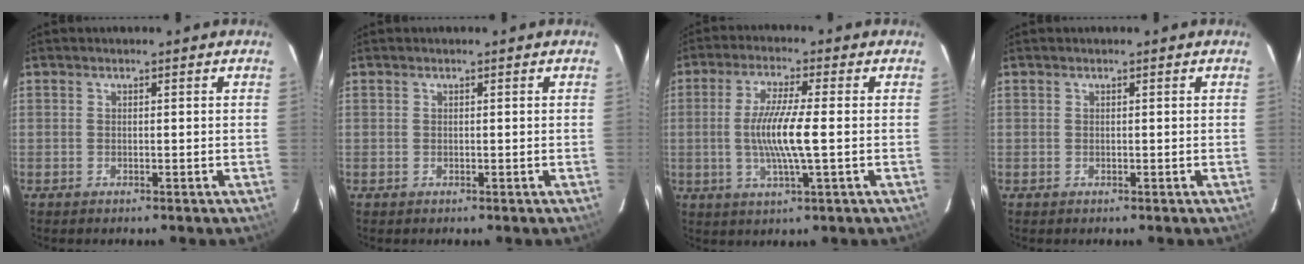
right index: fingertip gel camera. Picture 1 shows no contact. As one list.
[{"total": 0.0}, {"total": 9.0, "force": [-0.8, 0.3, 8.9], "torque": [-0.169, -0.007, -0.015]}, {"total": 0.0}]